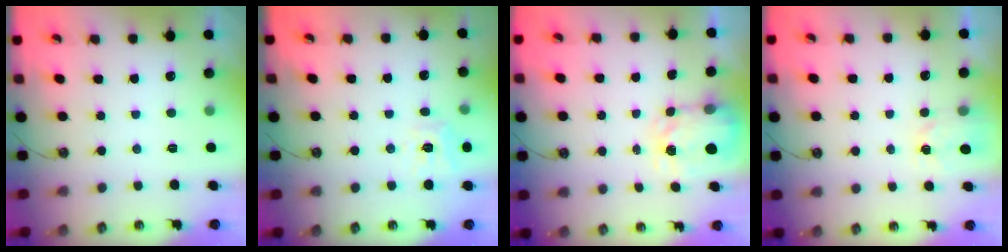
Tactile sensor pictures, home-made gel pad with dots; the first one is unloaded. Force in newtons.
{"total": 8.8, "press": 8.8, "slide": 0.8}
{"total": 3.9, "press": 3.8, "slide": 0.5}
{"total": 3.0, "press": 3.0, "slide": 0.3}